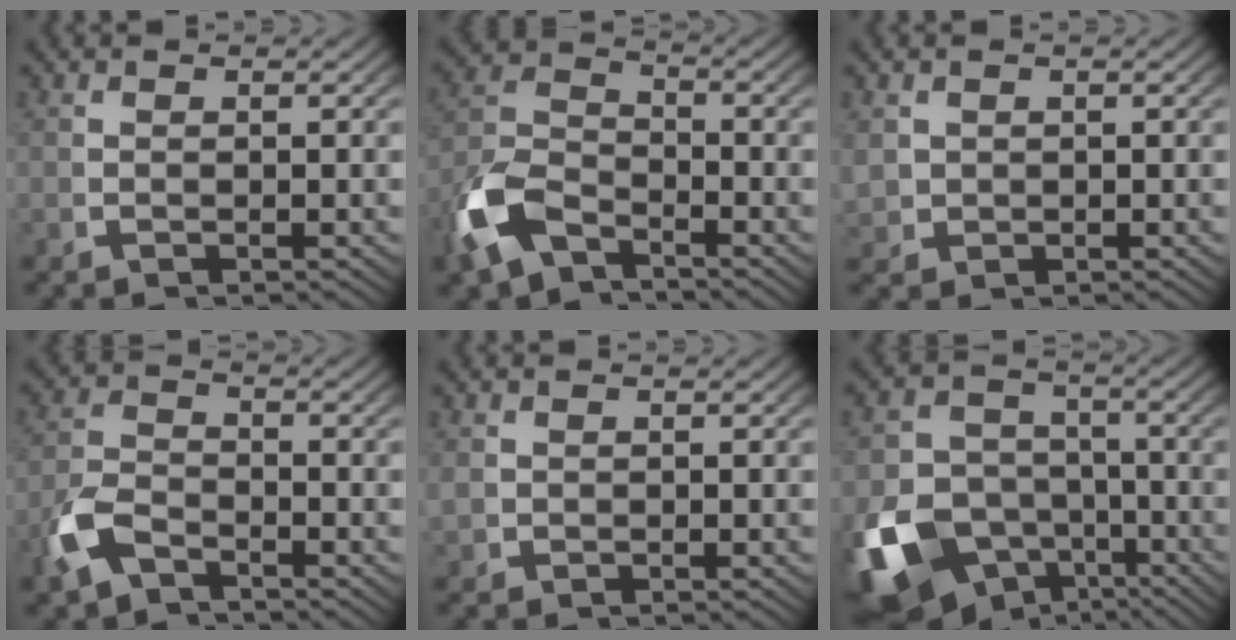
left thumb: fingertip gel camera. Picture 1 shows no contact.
{"total": 7.1, "force": [-3.3, 4.8, 3.9], "torque": [-0.101, -0.027, -0.048]}
{"total": 2.6, "force": [0.5, 2.4, 0.9], "torque": [-0.034, -0.018, 0.023]}
{"total": 4.1, "force": [-2.5, 2.5, 2.0], "torque": [-0.056, -0.016, -0.038]}
{"total": 1.6, "force": [0.2, 1.5, 0.5], "torque": [-0.021, -0.012, 0.011]}
{"total": 16.0, "force": [-6.1, 12.3, 8.2], "torque": [-0.173, -0.095, -0.074]}